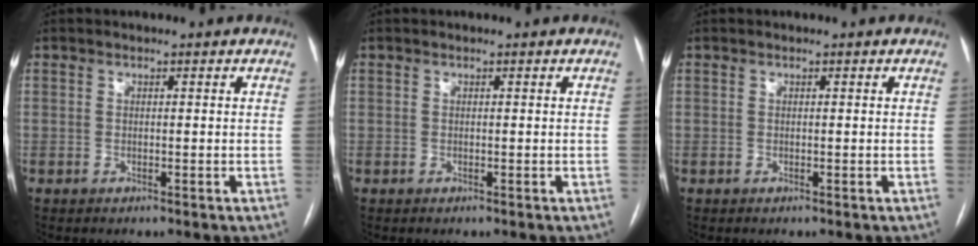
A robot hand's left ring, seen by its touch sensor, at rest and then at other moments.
{"total": 0.0}
{"total": 0.0}